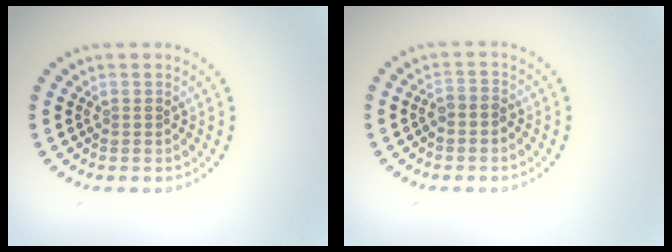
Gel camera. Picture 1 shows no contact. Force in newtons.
{"total": 1.4, "press": 1.2, "slide": 0.6}